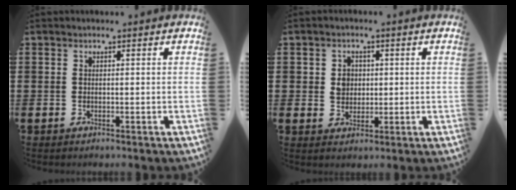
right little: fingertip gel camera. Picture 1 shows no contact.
{"total": 3.0, "force": [0.7, 2.6, 1.2], "torque": [-0.016, 0.006, 0.008]}